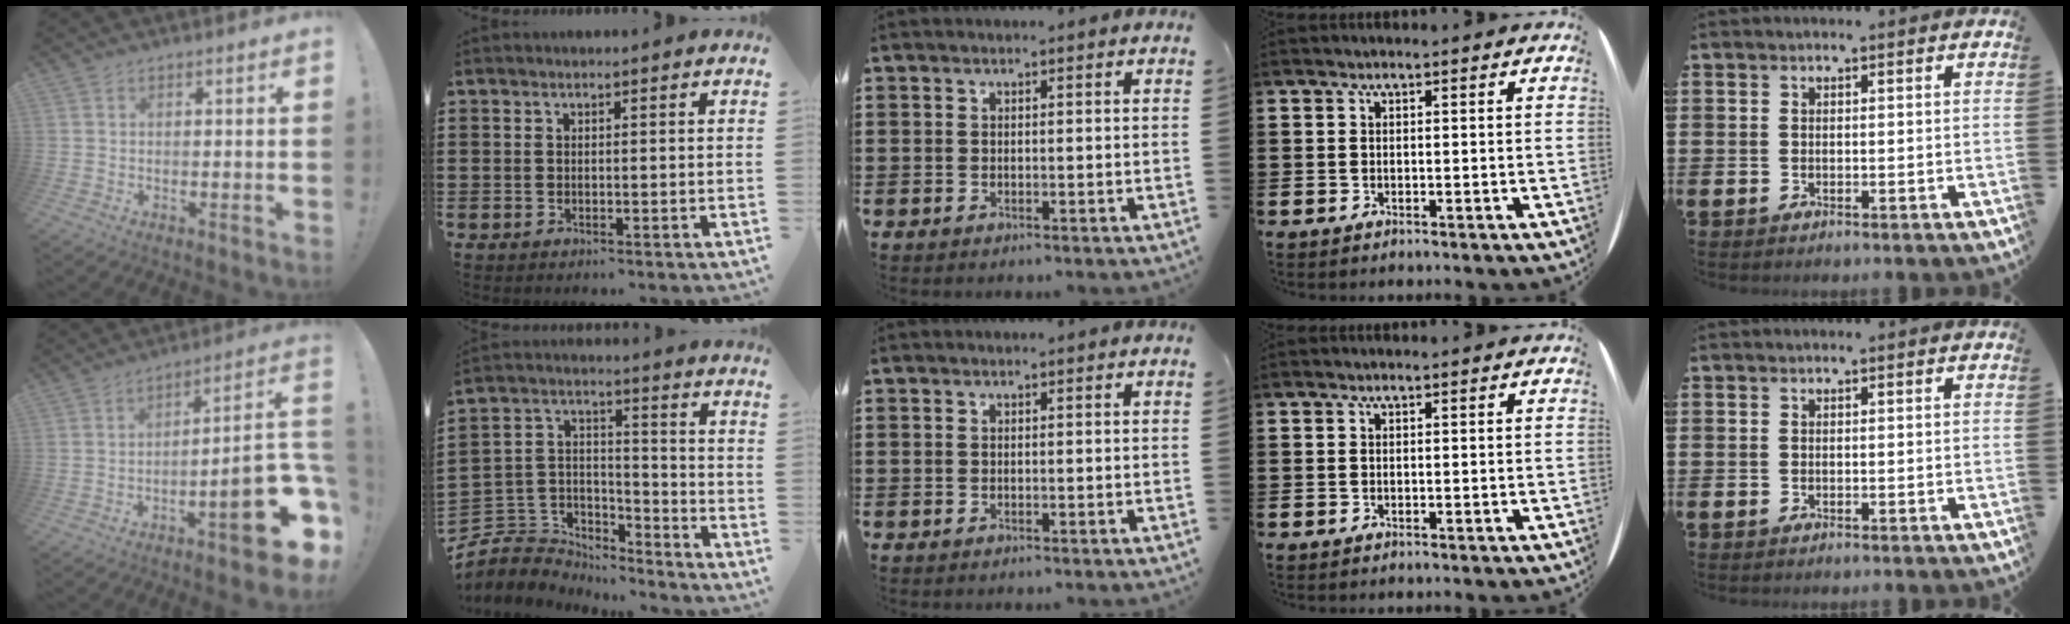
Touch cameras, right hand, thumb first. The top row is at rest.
{"thumb": {"total": 19.1, "force": [-8.6, 5.0, 16.4], "torque": [-0.194, 0.046, -0.129]}, "index": {"total": 5.5, "force": [-4.7, 2.9, 0.1], "torque": [-0.030, 0.001, -0.099]}}